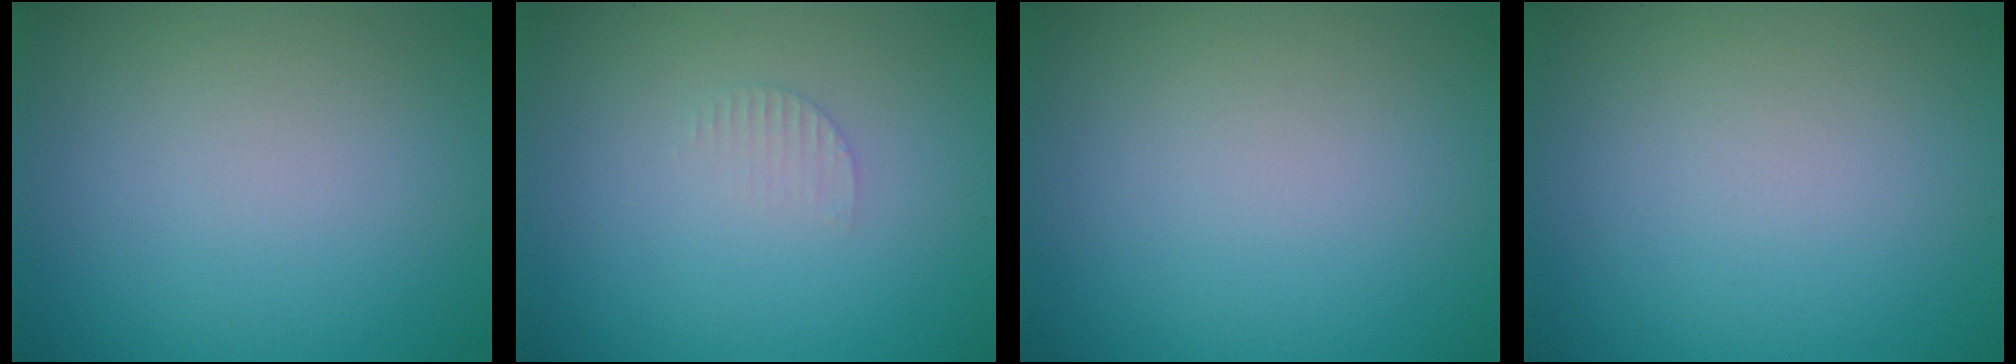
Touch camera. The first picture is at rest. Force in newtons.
{"total": 0.8, "press": 0.8, "slide": 0.2}
{"total": 0.0}
{"total": 0.0}